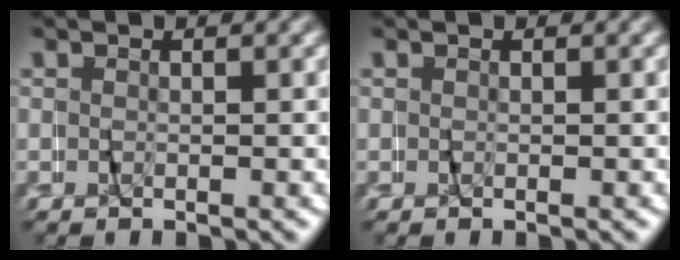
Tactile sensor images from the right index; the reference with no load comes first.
{"total": 0.0}